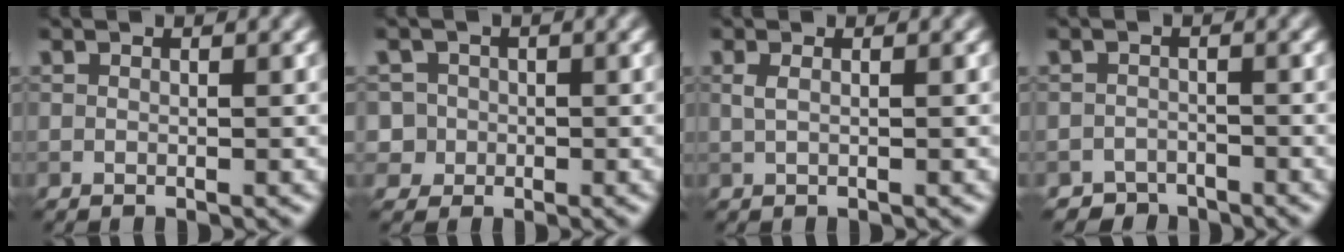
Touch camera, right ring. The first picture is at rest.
{"total": 3.4, "force": [-0.2, 3.4, 0.6], "torque": [0.008, 0.016, -0.014]}
{"total": 1.0, "force": [0.3, 0.4, 0.9], "torque": [-0.015, 0.002, 0.004]}
{"total": 2.0, "force": [-1.8, 0.9, -0.2], "torque": [0.018, 0.004, -0.035]}